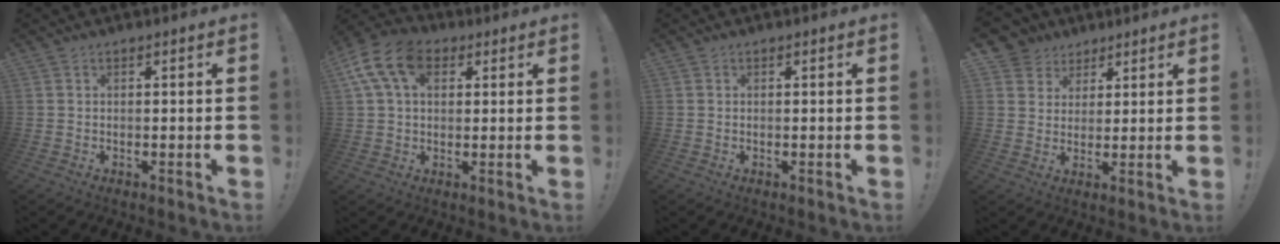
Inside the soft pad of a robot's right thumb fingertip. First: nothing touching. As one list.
[{"total": 13.8, "force": [5.1, 9.2, 8.9], "torque": [-0.163, -0.008, 0.097]}, {"total": 0.0}, {"total": 6.7, "force": [3.4, 5.8, 0.7], "torque": [-0.014, -0.021, 0.070]}]